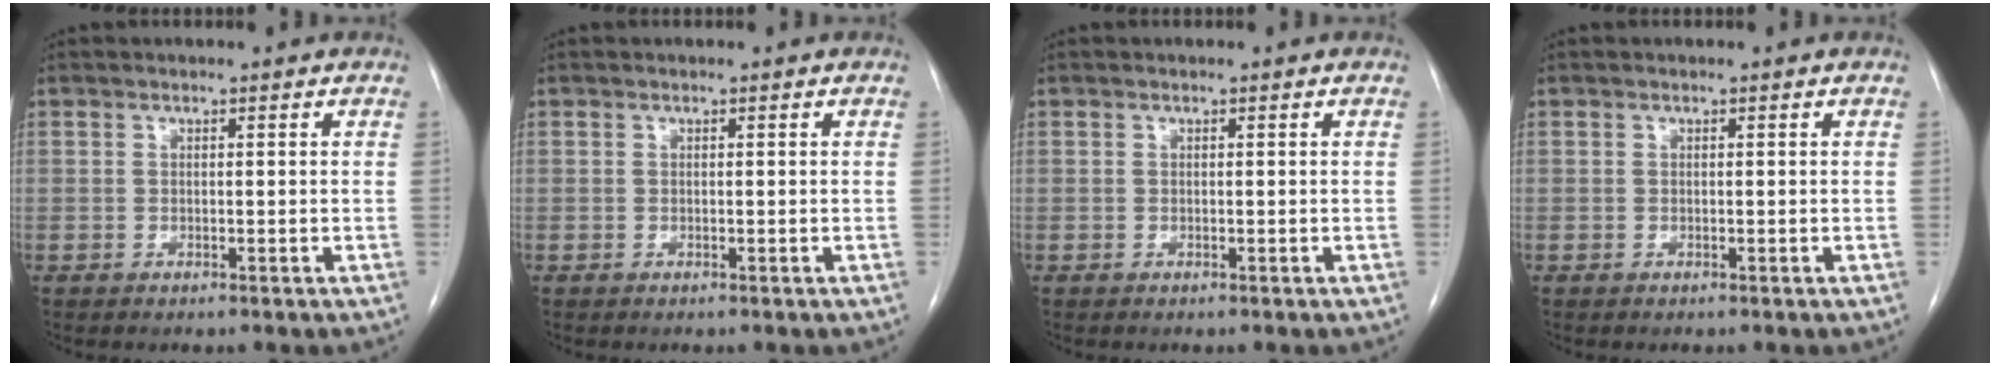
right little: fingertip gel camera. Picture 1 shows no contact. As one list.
[{"total": 0.0}, {"total": 0.0}, {"total": 0.0}]